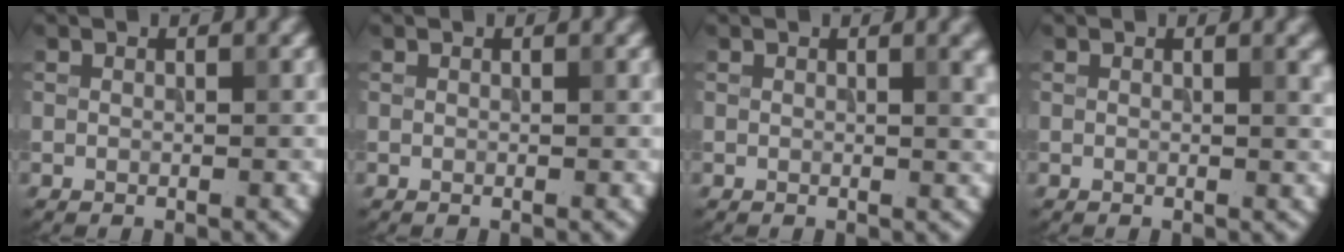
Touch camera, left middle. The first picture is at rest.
{"total": 0.0}
{"total": 2.0, "force": [0.8, 0.4, 1.8], "torque": [-0.021, 0.000, 0.013]}
{"total": 1.3, "force": [0.7, 0.2, 1.1], "torque": [-0.014, -0.001, 0.011]}